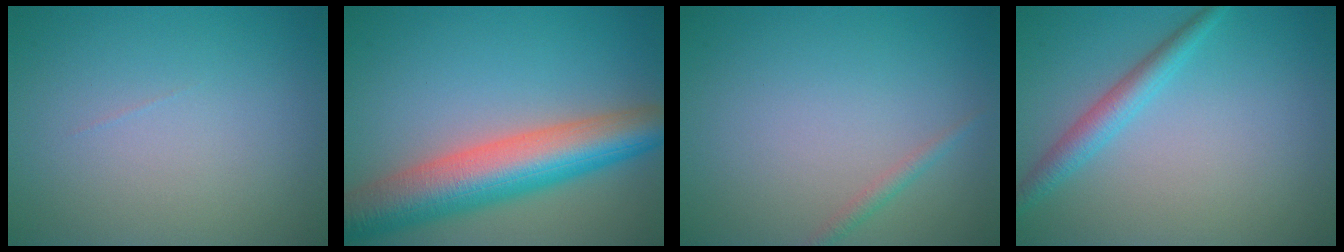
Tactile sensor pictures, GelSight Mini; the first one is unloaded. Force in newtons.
{"total": 9.5, "press": 9.5, "slide": 0.5}
{"total": 1.0, "press": 1.0, "slide": 0.0}
{"total": 2.6, "press": 2.6, "slide": 0.1}